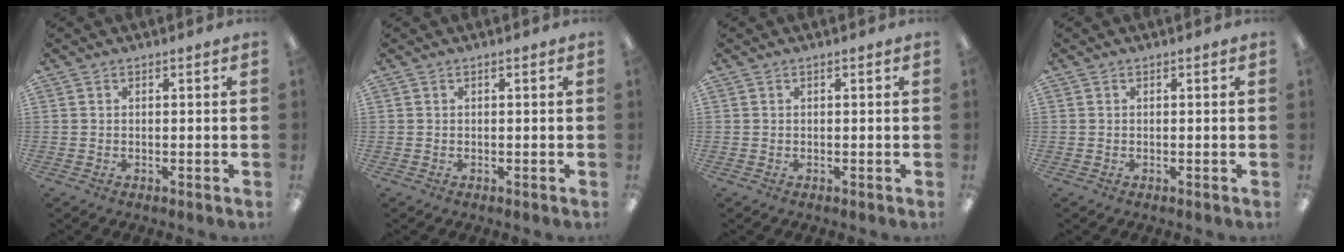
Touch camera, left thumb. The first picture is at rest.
{"total": 0.0}
{"total": 0.0}
{"total": 0.0}